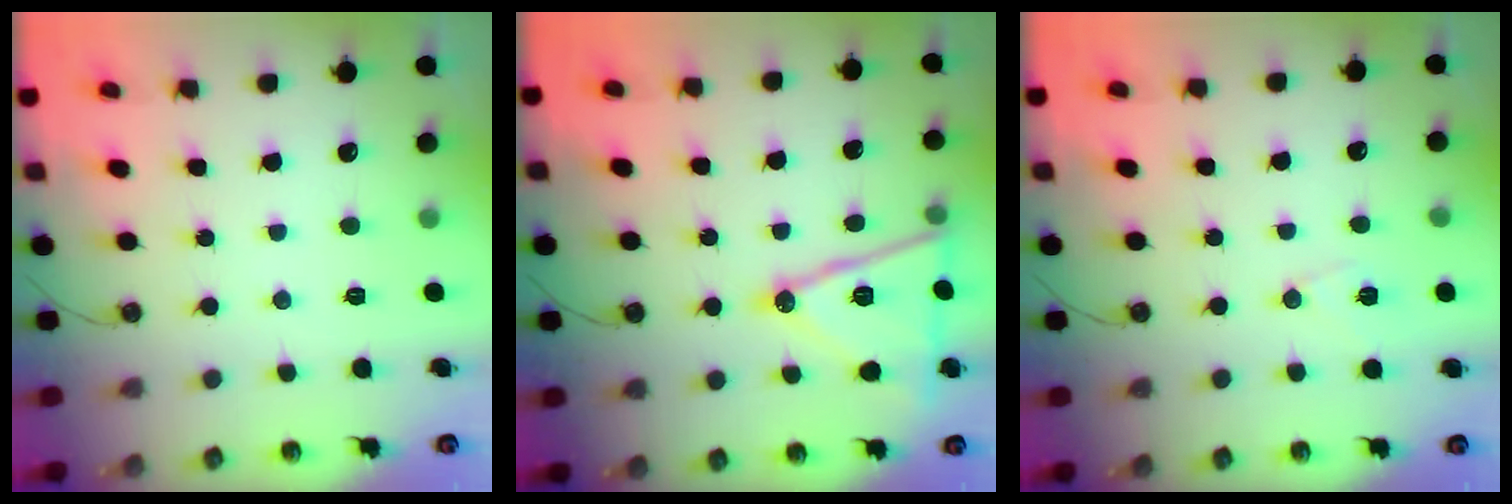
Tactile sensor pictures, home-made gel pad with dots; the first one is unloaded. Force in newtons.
{"total": 15.9, "press": 15.4, "slide": 3.7}
{"total": 6.4, "press": 6.3, "slide": 1.2}